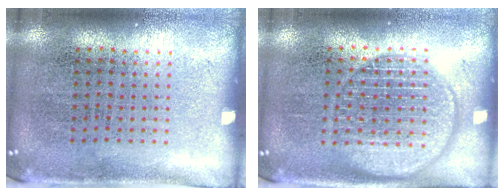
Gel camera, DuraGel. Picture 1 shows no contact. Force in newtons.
{"total": 3.0, "press": 3.0, "slide": 0.3}